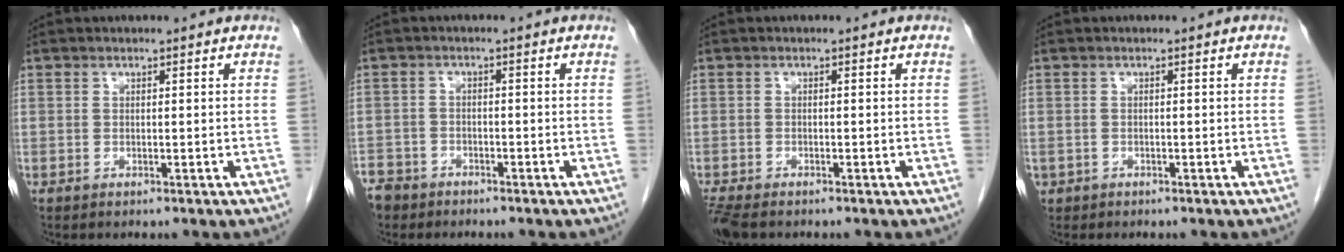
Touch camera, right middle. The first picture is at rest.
{"total": 4.9, "force": [-4.0, 2.7, 0.0], "torque": [-0.004, 0.000, -0.080]}
{"total": 3.6, "force": [-3.0, 1.0, 1.7], "torque": [-0.039, -0.012, -0.054]}
{"total": 0.9, "force": [-0.5, 0.7, 0.0], "torque": [-0.010, 0.004, -0.005]}